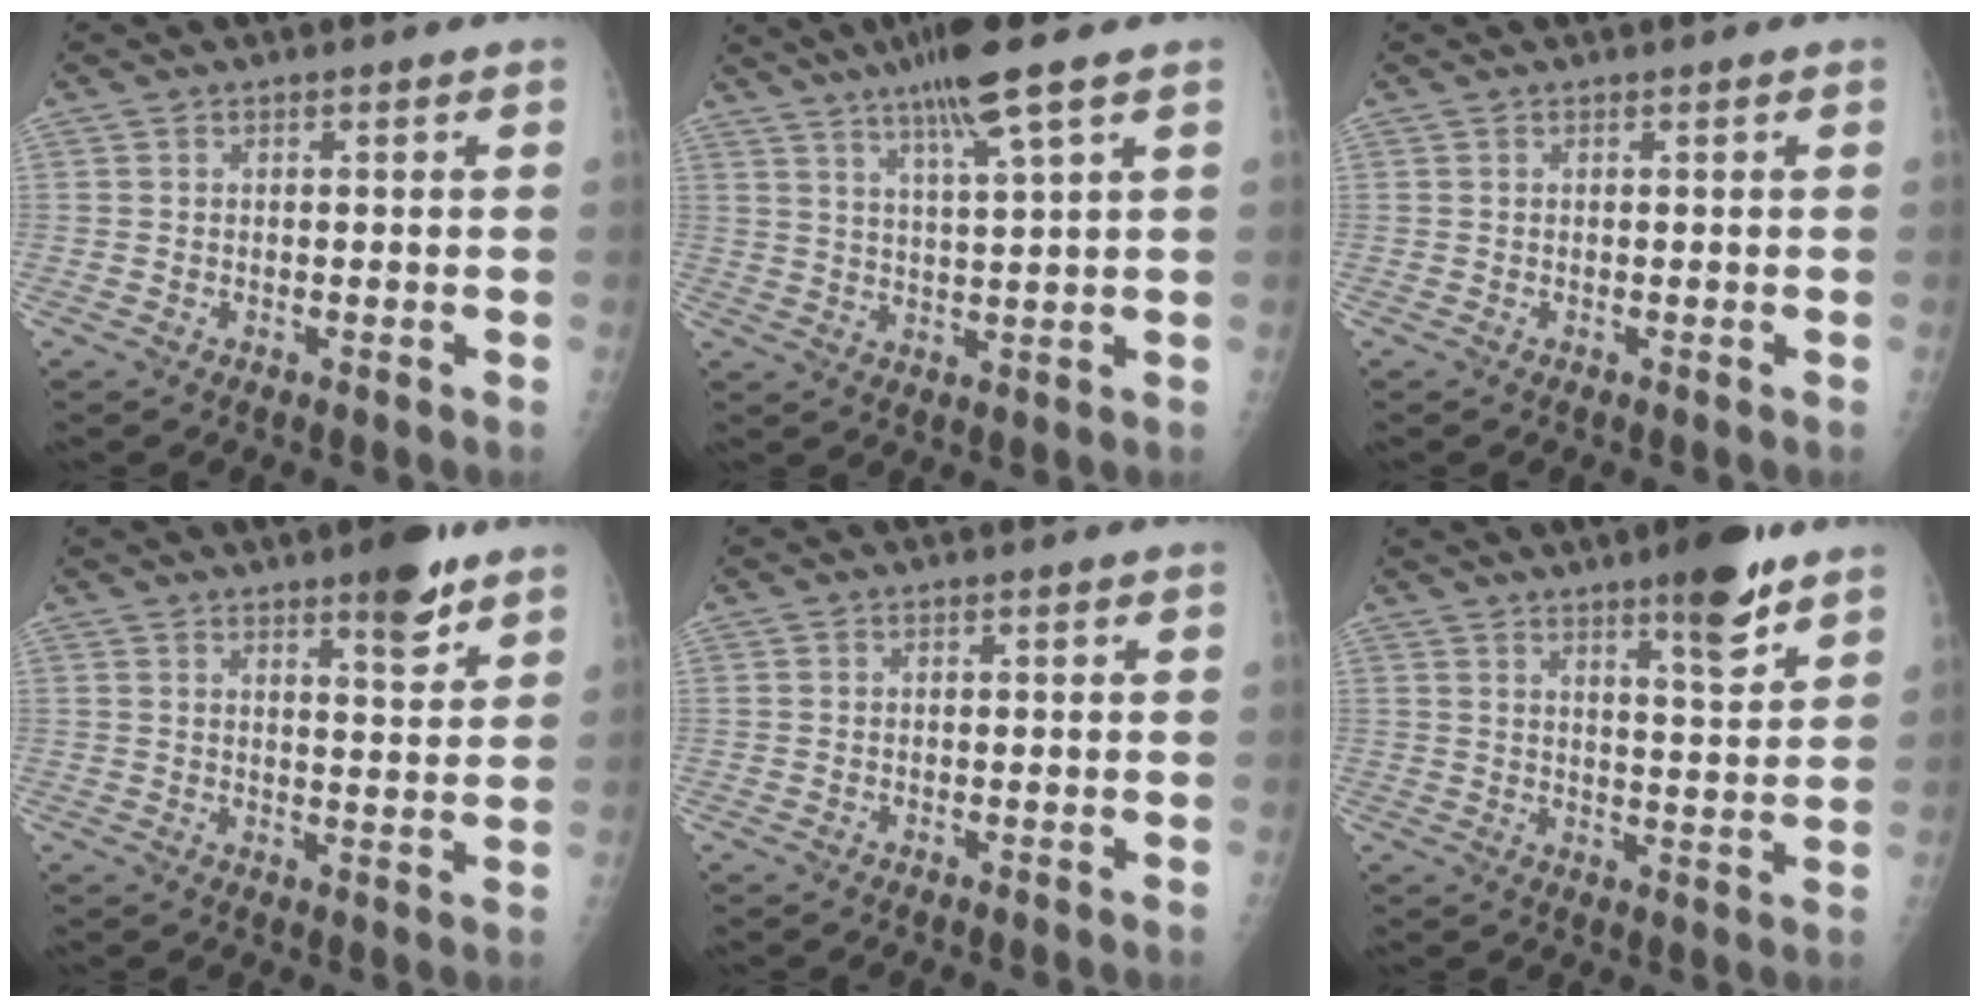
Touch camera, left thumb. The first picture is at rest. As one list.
[{"total": 9.8, "force": [6.0, 0.1, 7.7], "torque": [-0.136, -0.018, 0.105]}, {"total": 0.0}, {"total": 7.3, "force": [4.9, 1.8, 5.1], "torque": [-0.061, -0.030, 0.067]}, {"total": 0.0}, {"total": 9.8, "force": [6.5, 1.7, 7.1], "torque": [-0.090, -0.041, 0.093]}]